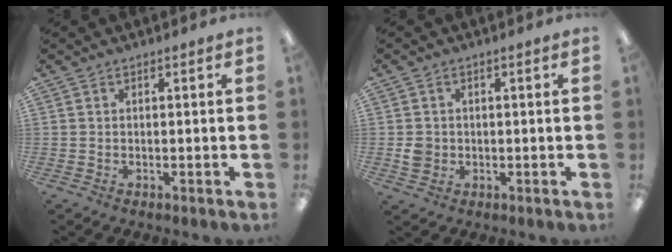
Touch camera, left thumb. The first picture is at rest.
{"total": 3.1, "force": [-0.2, 2.9, 1.2], "torque": [-0.012, 0.002, -0.005]}